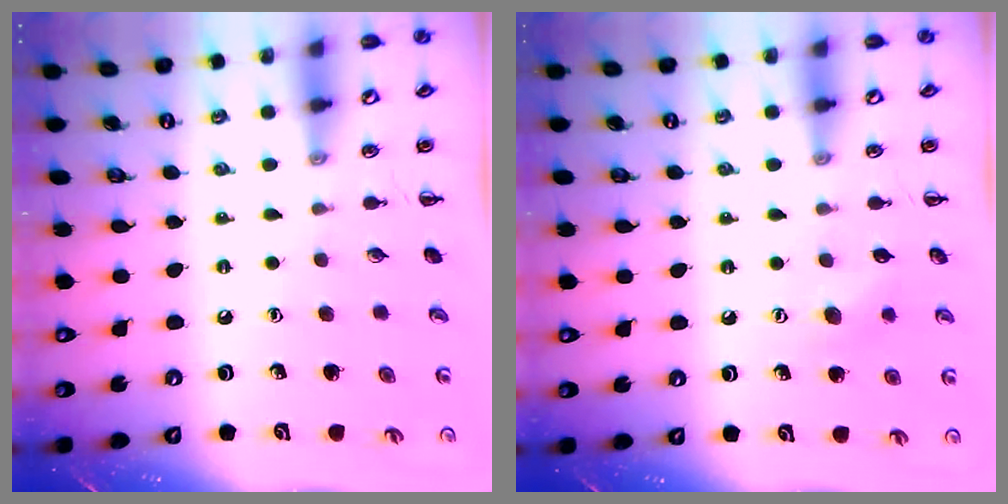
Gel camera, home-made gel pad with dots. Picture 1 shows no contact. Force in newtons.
{"total": 6.9, "press": 6.7, "slide": 1.5}